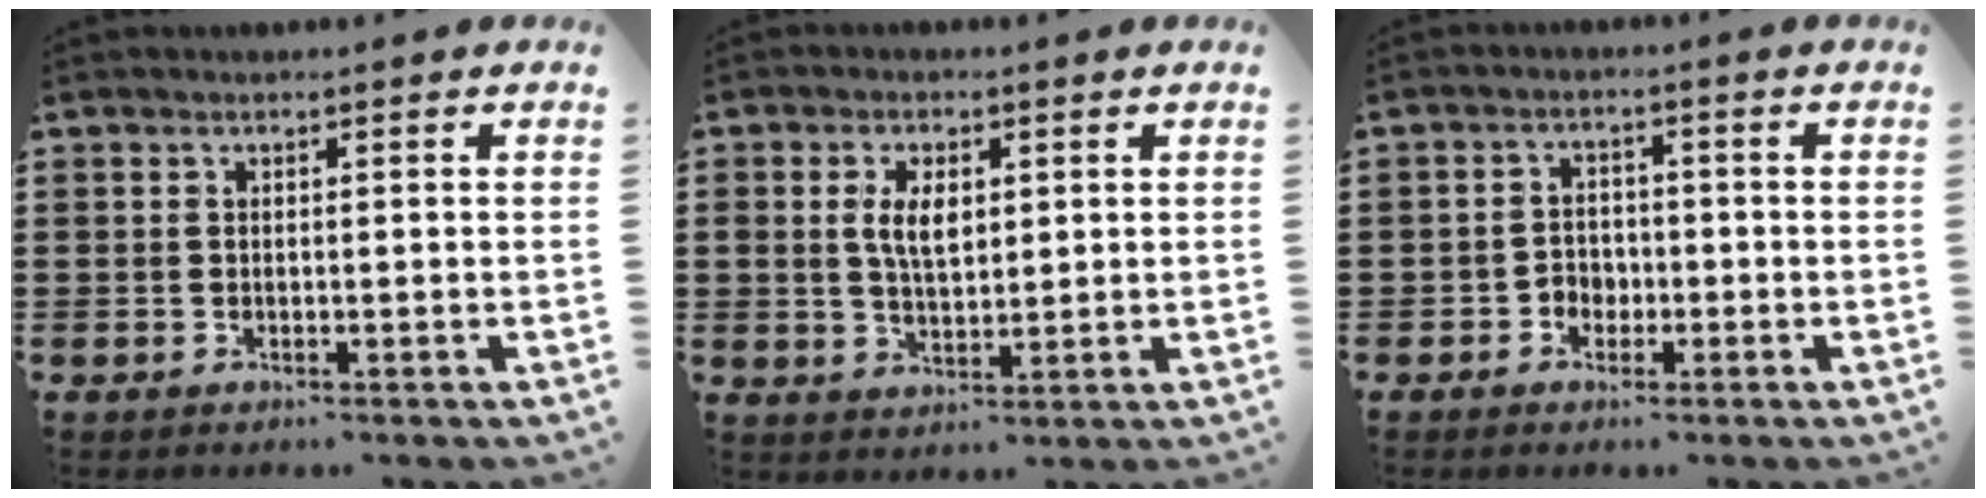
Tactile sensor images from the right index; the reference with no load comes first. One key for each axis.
{"total": 5.0, "fx": 1.0, "fy": 2.7, "fz": 4.1, "tx": -0.078, "ty": 0.007, "tz": 0.015}
{"total": 2.6, "fx": -1.3, "fy": 2.1, "fz": 0.6, "tx": -0.018, "ty": 0.005, "tz": -0.030}